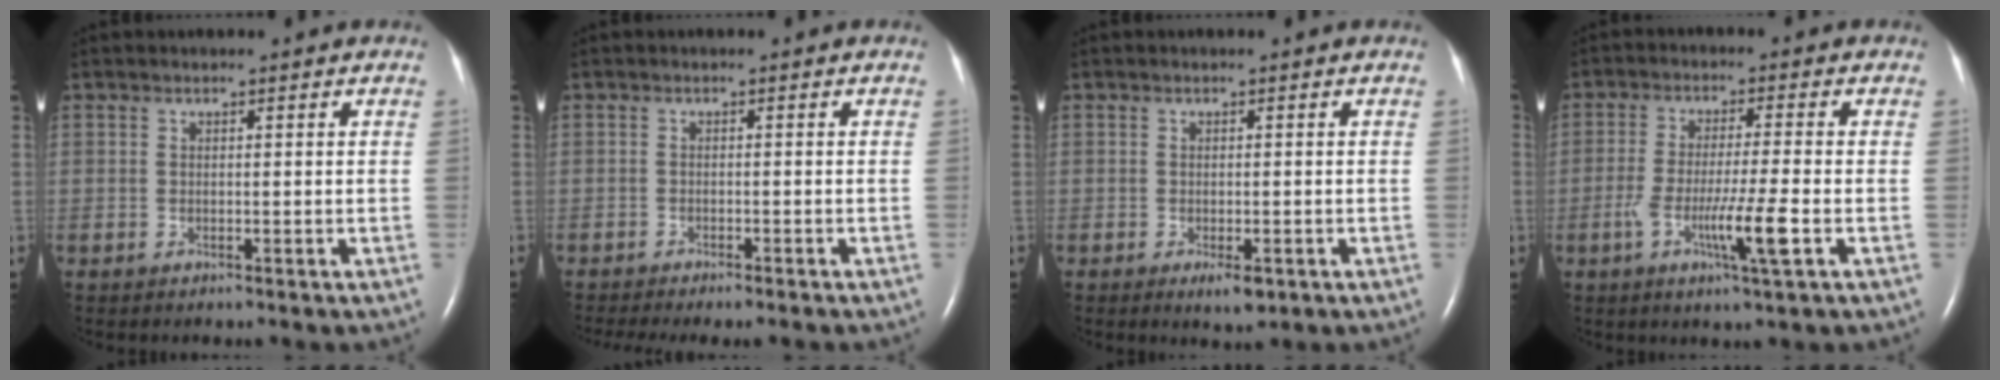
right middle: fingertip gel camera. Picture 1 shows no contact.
{"total": 8.1, "force": [-7.0, 1.0, 4.0], "torque": [-0.048, -0.008, -0.098]}
{"total": 2.5, "force": [-1.2, 0.8, 2.1], "torque": [-0.031, -0.002, -0.013]}
{"total": 7.7, "force": [-2.6, -0.5, 7.2], "torque": [-0.133, -0.017, -0.049]}